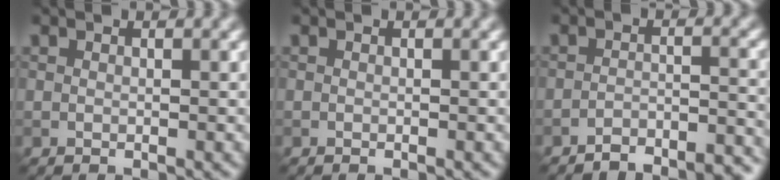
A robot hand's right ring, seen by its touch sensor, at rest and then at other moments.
{"total": 0.0}
{"total": 4.3, "force": [-4.0, 0.9, 1.3], "torque": [-0.019, -0.001, -0.060]}